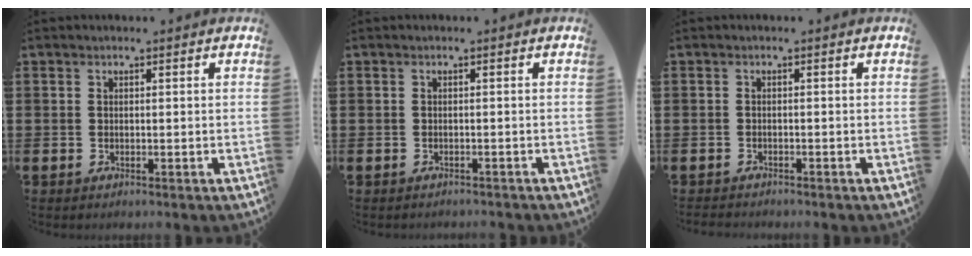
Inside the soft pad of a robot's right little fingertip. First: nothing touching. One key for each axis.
{"total": 0.0}
{"total": 0.0}